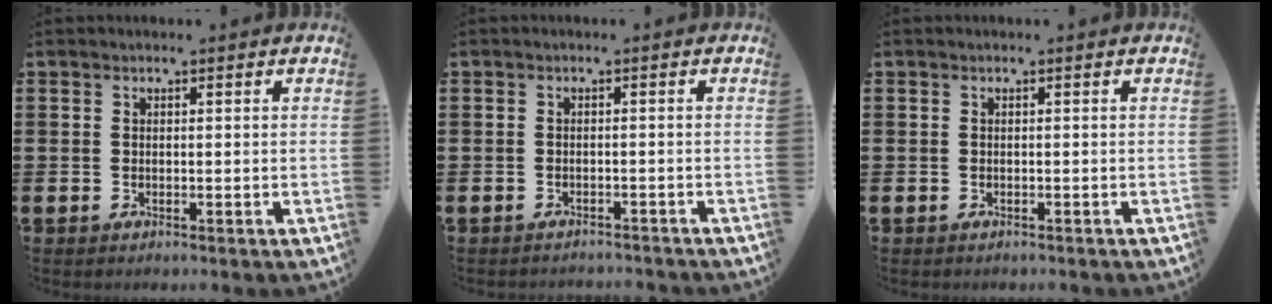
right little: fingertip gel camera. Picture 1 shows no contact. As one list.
[{"total": 1.0, "force": [-1.0, 0.0, -0.1], "torque": [-0.002, 0.001, -0.021]}, {"total": 0.0}]